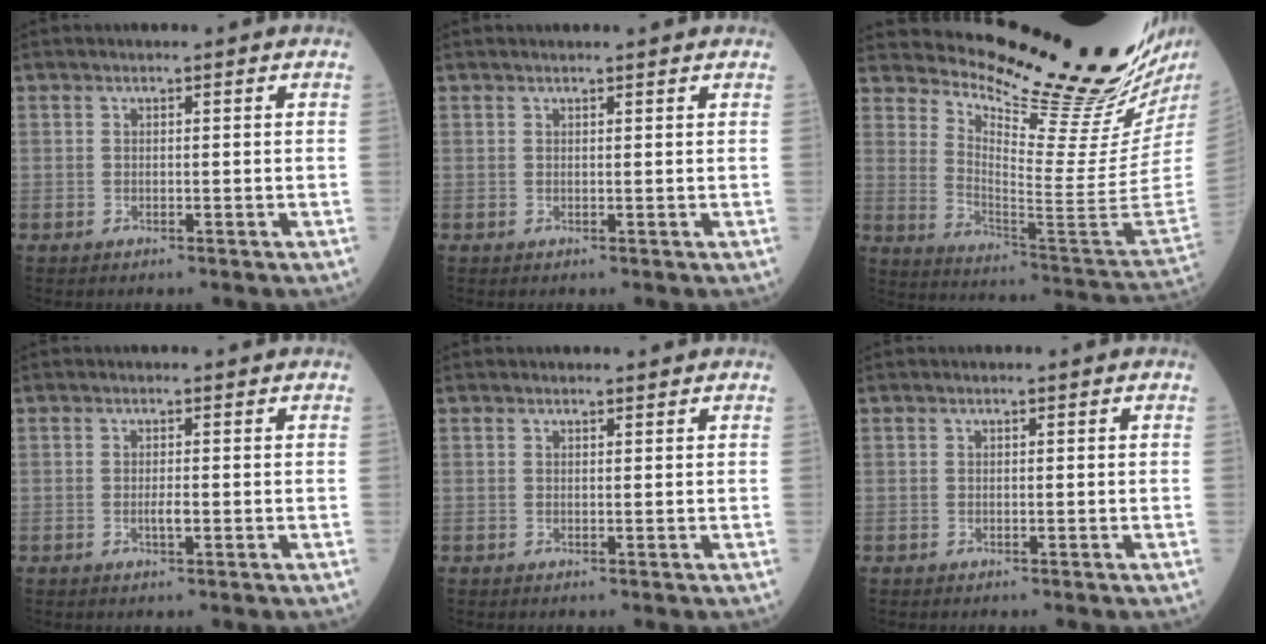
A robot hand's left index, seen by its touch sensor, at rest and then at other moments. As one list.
[{"total": 3.0, "force": [2.6, 0.7, 1.2], "torque": [-0.012, 0.021, 0.040]}, {"total": 24.5, "force": [21.9, -2.2, 10.8], "torque": [-0.185, -0.143, 0.312]}, {"total": 1.4, "force": [-0.1, 0.5, 1.3], "torque": [-0.027, 0.001, 0.001]}, {"total": 1.2, "force": [1.1, 0.3, 0.0], "torque": [-0.004, 0.005, 0.019]}, {"total": 0.0}]